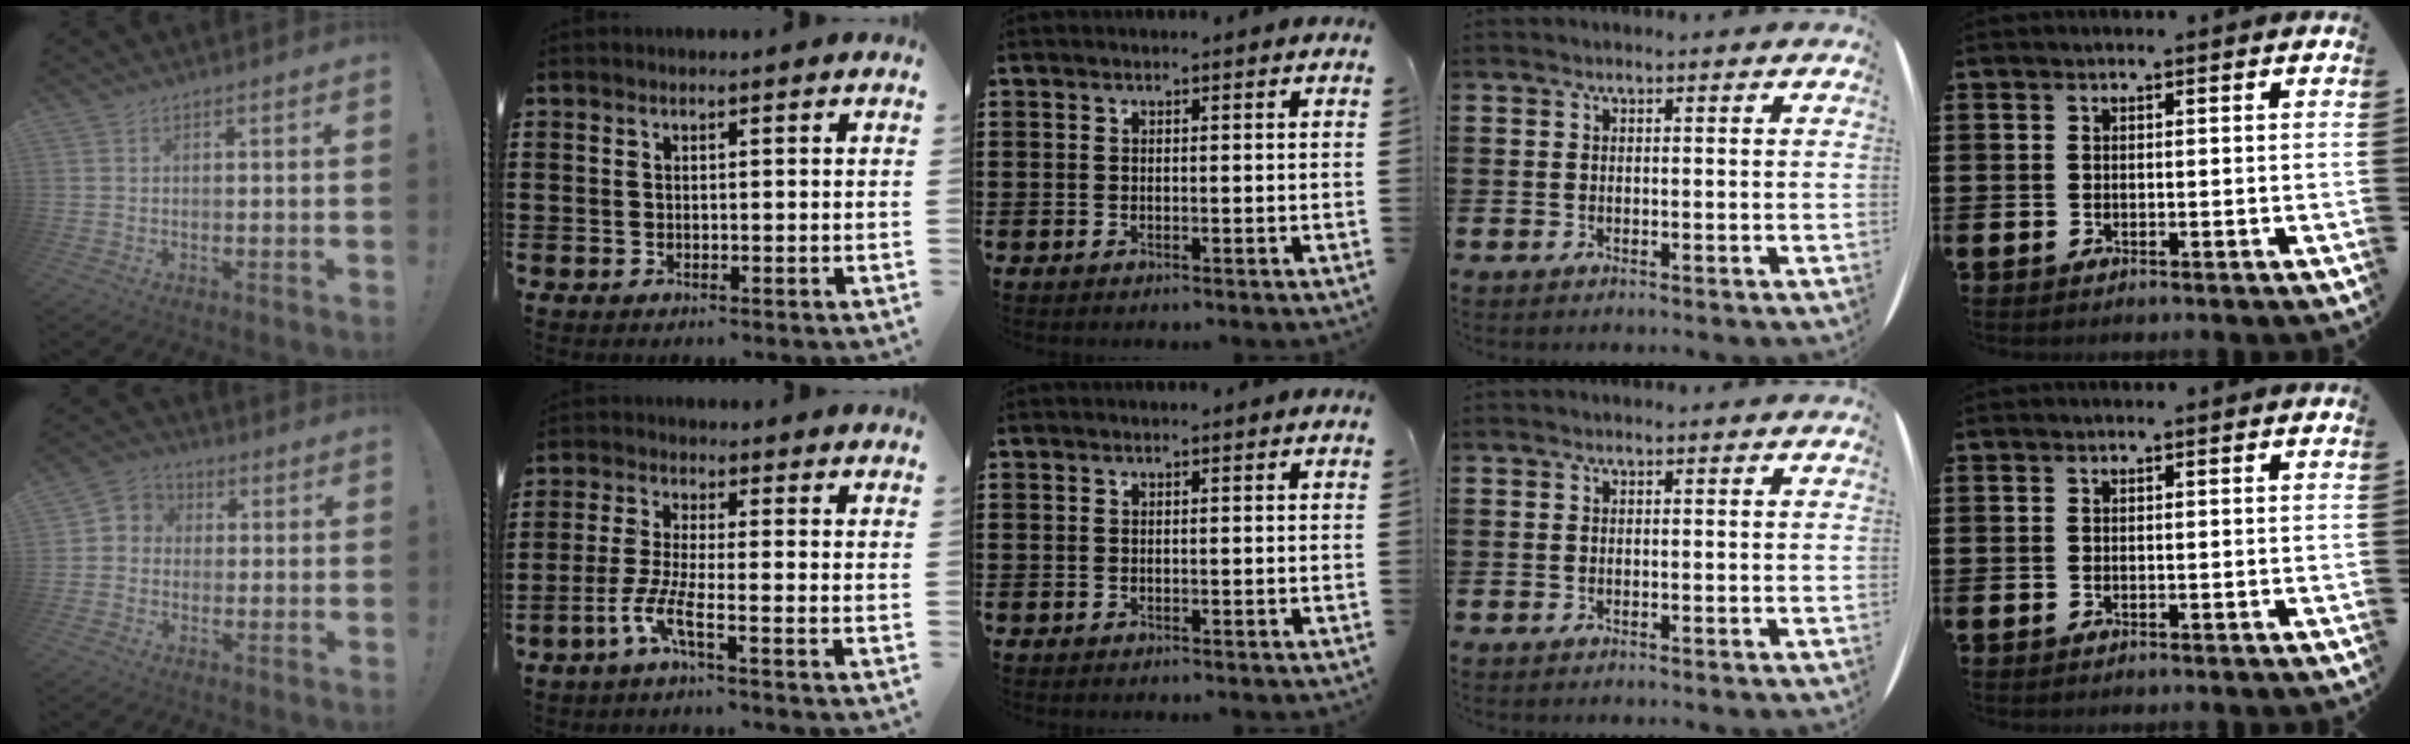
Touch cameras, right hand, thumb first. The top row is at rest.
{"thumb": {"total": 4.9, "force": [-1.5, 4.5, 1.5], "torque": [-0.026, 0.022, -0.024]}, "index": {"total": 5.4, "force": [-3.1, 0.5, 4.3], "torque": [-0.116, -0.017, -0.068]}}